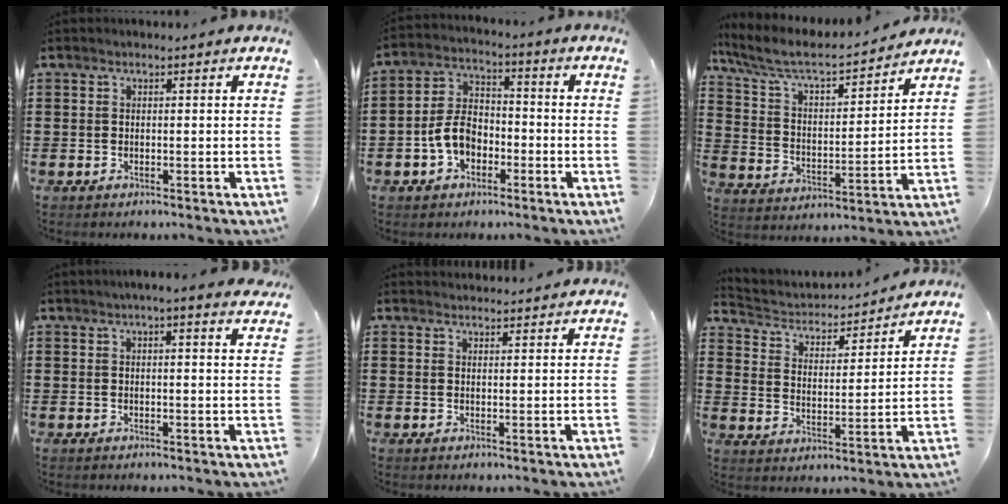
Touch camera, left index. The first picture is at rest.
{"total": 6.5, "force": [-2.7, 4.4, 4.0], "torque": [-0.100, 0.010, -0.057]}
{"total": 6.7, "force": [5.6, 1.4, 3.3], "torque": [-0.089, -0.032, 0.089]}
{"total": 2.5, "force": [2.0, -0.1, 1.5], "torque": [-0.035, 0.001, 0.038]}
{"total": 1.7, "force": [1.7, 0.1, 0.0], "torque": [-0.004, 0.000, 0.034]}
{"total": 3.5, "force": [3.3, 1.0, 0.3], "torque": [-0.030, -0.028, 0.049]}